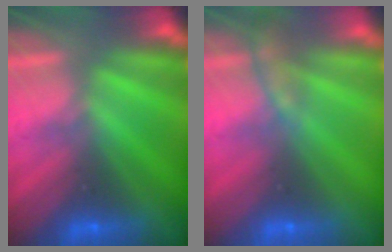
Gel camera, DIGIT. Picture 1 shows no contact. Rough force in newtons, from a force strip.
{"total": 2.3}